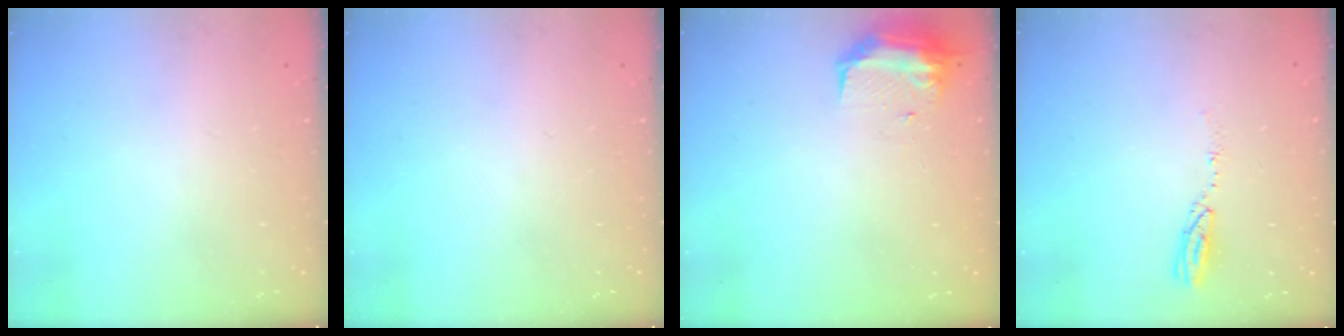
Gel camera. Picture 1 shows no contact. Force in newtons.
{"total": 0.0}
{"total": 8.6, "press": 8.6, "slide": 0.6}
{"total": 3.8, "press": 3.8, "slide": 0.1}